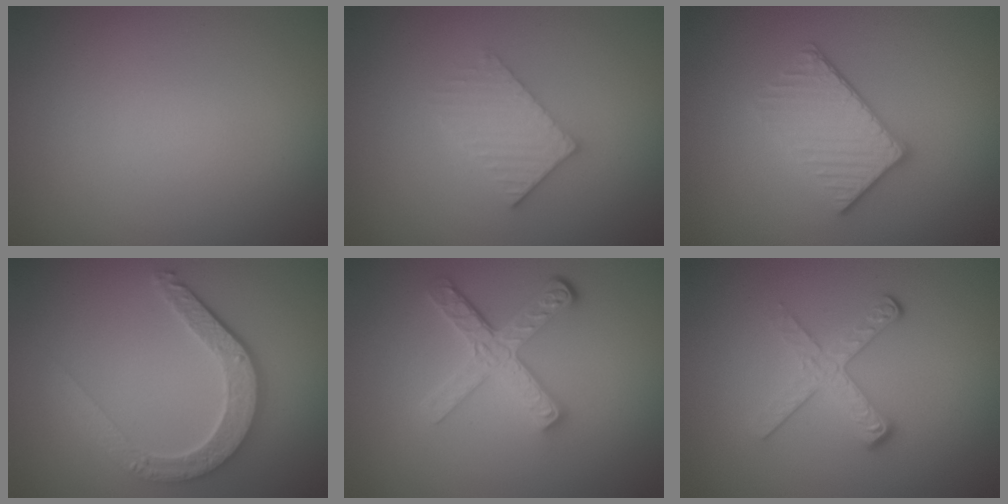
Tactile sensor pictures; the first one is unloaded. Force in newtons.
{"total": 3.0, "press": 3.0, "slide": 0.5}
{"total": 3.7, "press": 3.2, "slide": 1.9}
{"total": 4.9, "press": 3.7, "slide": 3.1}
{"total": 4.9, "press": 3.6, "slide": 3.3}
{"total": 3.4, "press": 2.4, "slide": 2.4}